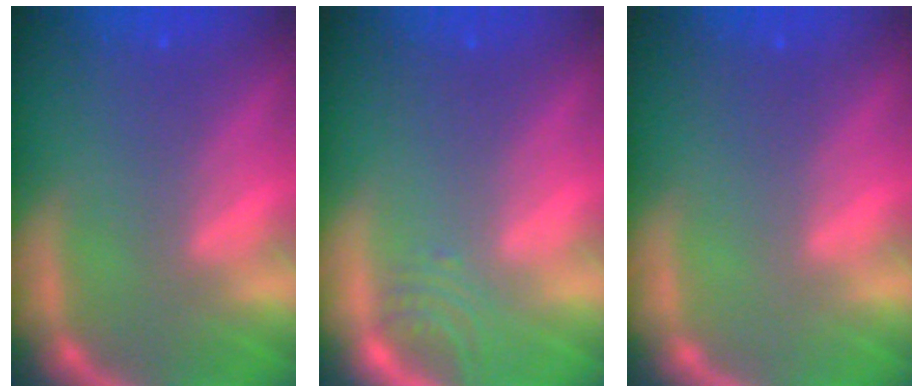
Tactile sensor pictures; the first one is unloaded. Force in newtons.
{"total": 2.0}
{"total": 0.0}